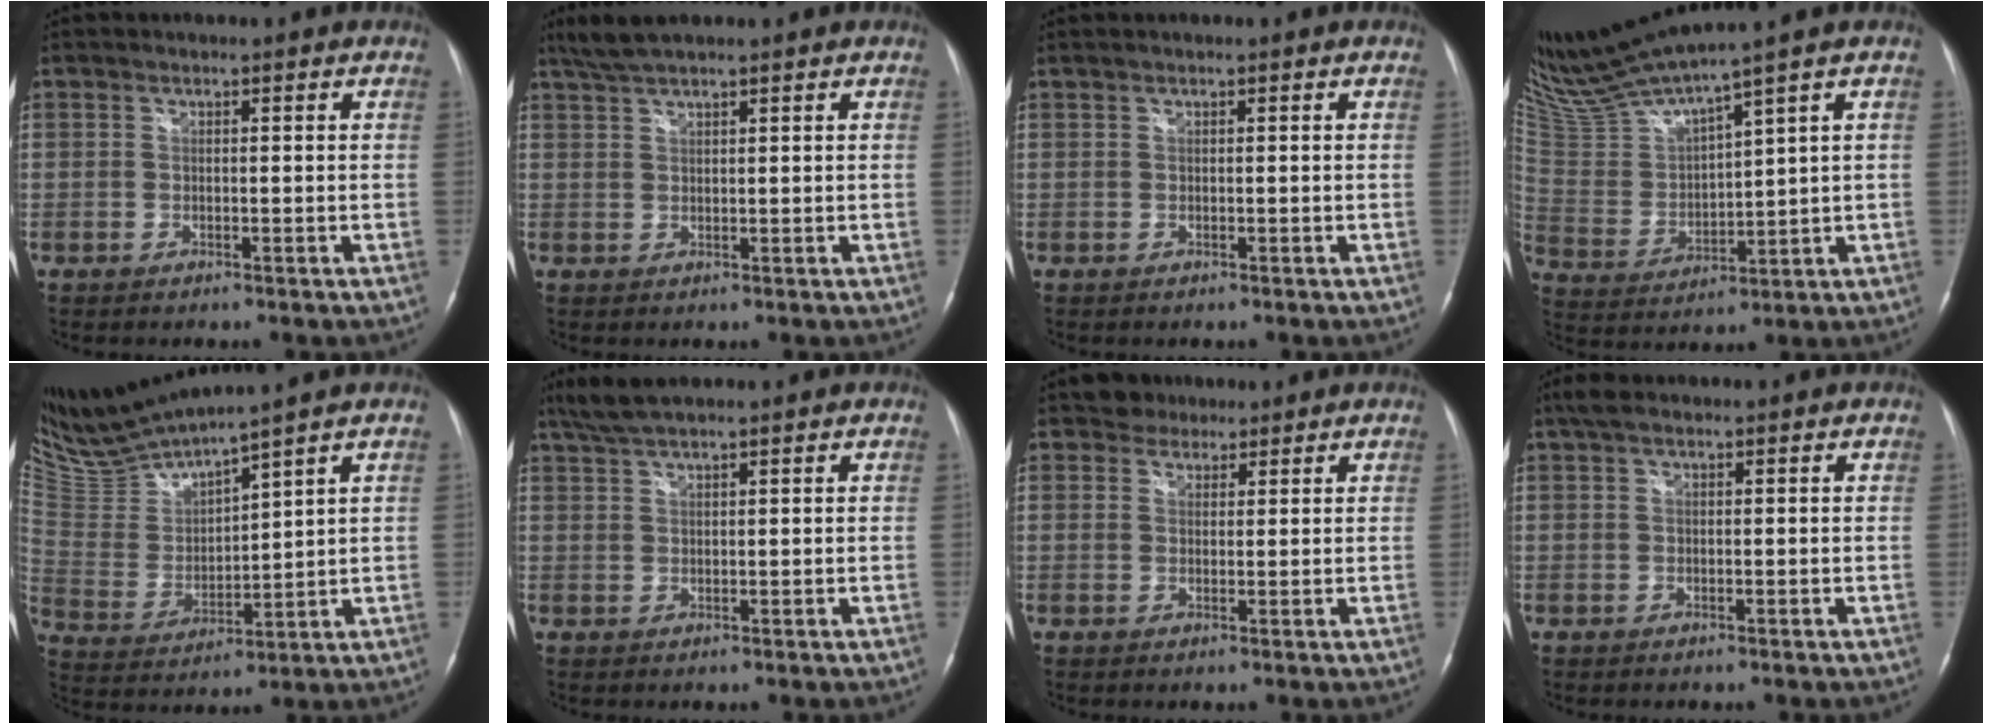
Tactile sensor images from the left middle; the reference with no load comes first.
{"total": 3.8, "force": [3.3, 0.2, 1.9], "torque": [-0.047, 0.012, 0.068]}
{"total": 0.0}
{"total": 13.8, "force": [12.3, -1.2, 6.1], "torque": [-0.138, -0.010, 0.254]}
{"total": 12.4, "force": [11.5, -0.8, 4.3], "torque": [-0.103, -0.005, 0.240]}
{"total": 4.1, "force": [3.5, 0.3, 2.2], "torque": [-0.053, 0.013, 0.072]}
{"total": 2.9, "force": [2.3, 1.8, -0.2], "torque": [0.004, 0.009, 0.033]}
{"total": 2.3, "force": [1.6, 0.9, 1.4], "torque": [-0.031, 0.024, 0.031]}